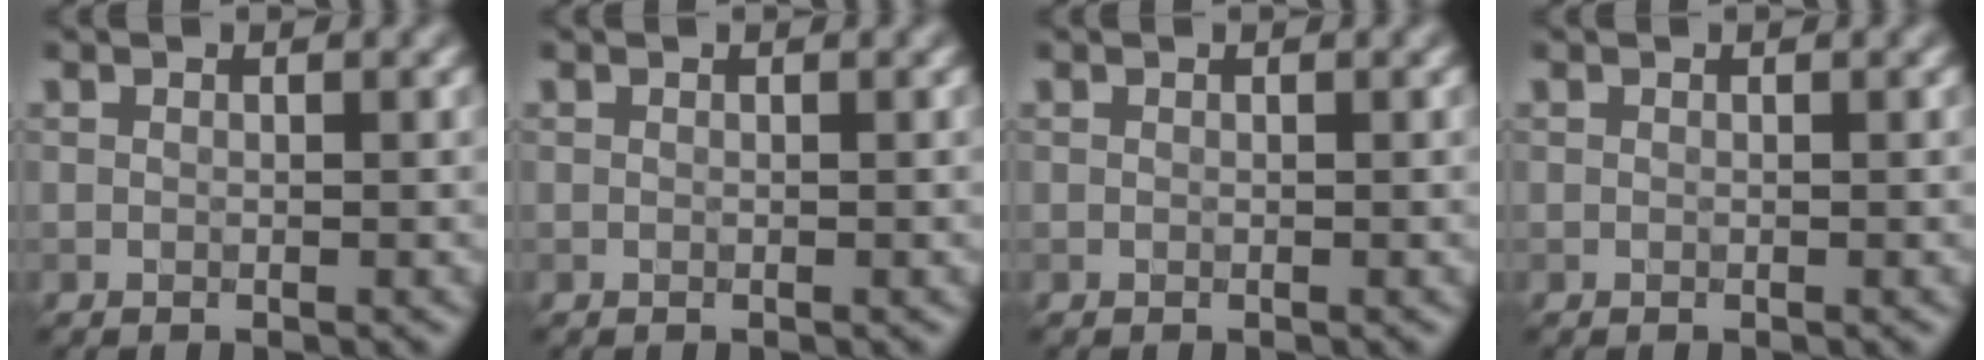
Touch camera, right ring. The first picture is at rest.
{"total": 0.0}
{"total": 0.0}
{"total": 0.0}